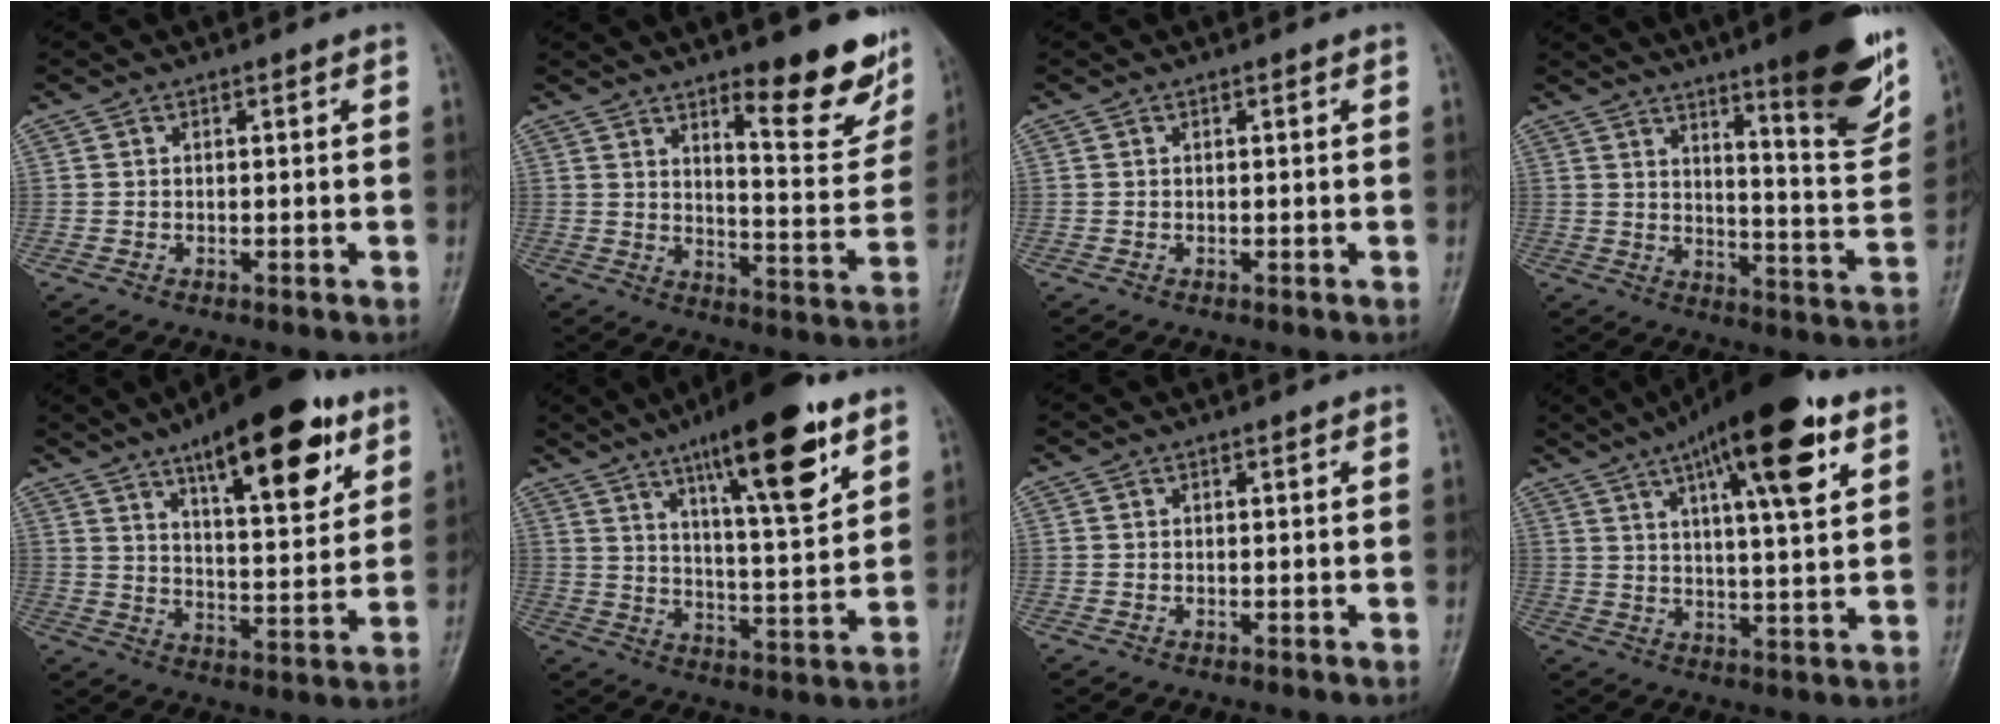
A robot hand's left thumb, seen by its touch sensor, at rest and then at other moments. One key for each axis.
{"total": 14.6, "fx": 9.4, "fy": 3.9, "fz": 10.5, "tx": -0.098, "ty": -0.068, "tz": 0.137}
{"total": 0.0}
{"total": 18.0, "fx": 11.4, "fy": 2.7, "fz": 13.6, "tx": -0.151, "ty": -0.074, "tz": 0.164}
{"total": 18.7, "fx": 10.4, "fy": 6.5, "fz": 14.1, "tx": -0.172, "ty": -0.041, "tz": 0.159}
{"total": 18.4, "fx": 10.4, "fy": 4.3, "fz": 14.6, "tx": -0.203, "ty": -0.046, "tz": 0.164}
{"total": 0.0}
{"total": 18.2, "fx": 9.2, "fy": 4.5, "fz": 15.0, "tx": -0.217, "ty": -0.018, "tz": 0.139}